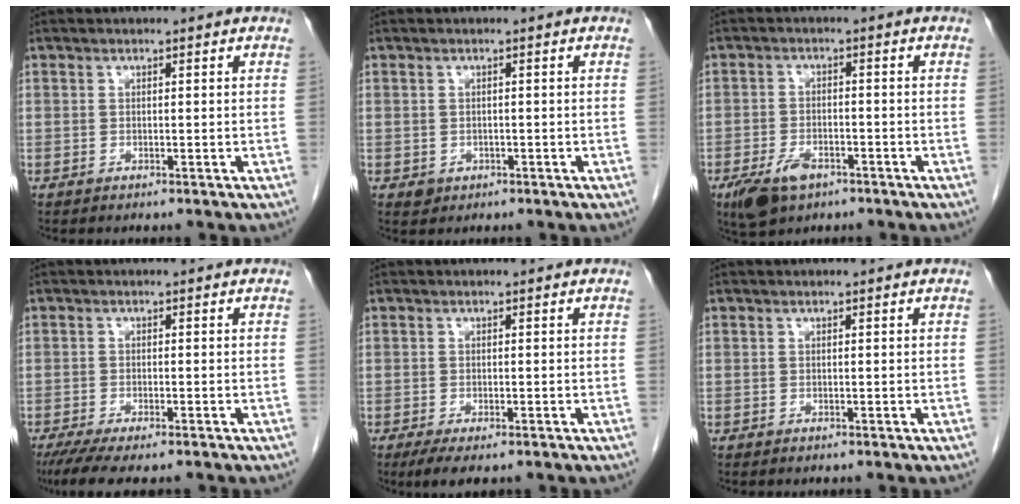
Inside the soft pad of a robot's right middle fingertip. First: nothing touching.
{"total": 1.5, "force": [-0.6, 1.3, 0.4], "torque": [-0.005, 0.003, -0.002]}
{"total": 6.1, "force": [-3.7, 3.0, 3.8], "torque": [-0.077, -0.005, -0.059]}
{"total": 7.5, "force": [-6.0, 1.5, 4.3], "torque": [-0.064, -0.015, -0.095]}
{"total": 3.8, "force": [-2.5, 1.2, 2.6], "torque": [-0.045, -0.009, -0.038]}
{"total": 0.0}